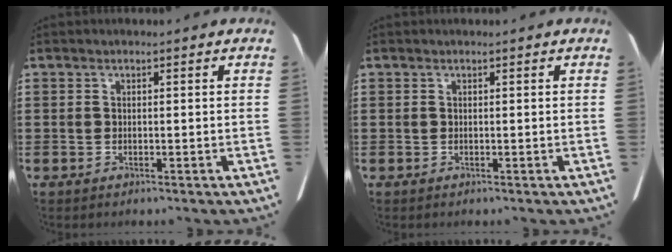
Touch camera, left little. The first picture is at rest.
{"total": 0.0}